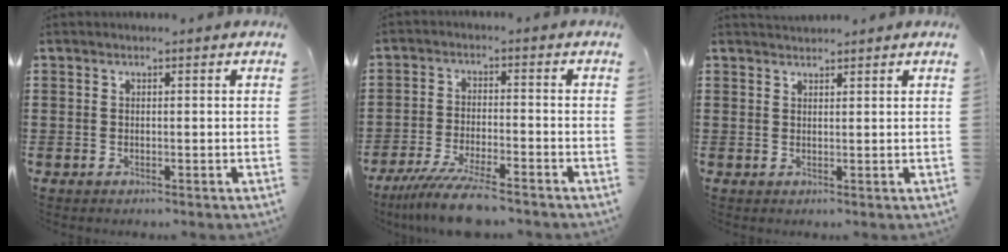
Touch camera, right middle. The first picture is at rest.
{"total": 7.6, "force": [-6.4, 0.3, 4.1], "torque": [-0.084, -0.011, -0.121]}
{"total": 1.4, "force": [1.4, 0.1, -0.1], "torque": [-0.001, 0.002, 0.028]}